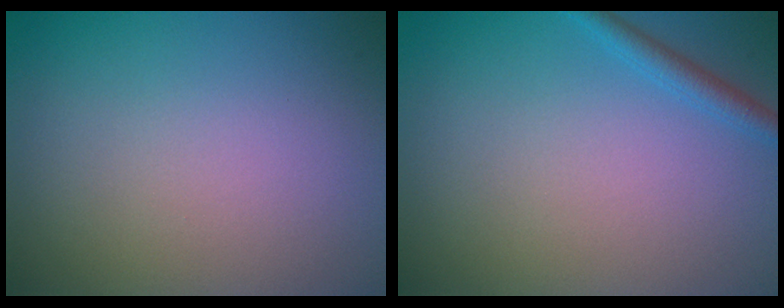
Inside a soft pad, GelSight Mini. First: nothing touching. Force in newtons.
{"total": 1.6, "press": 1.6, "slide": 0.1}